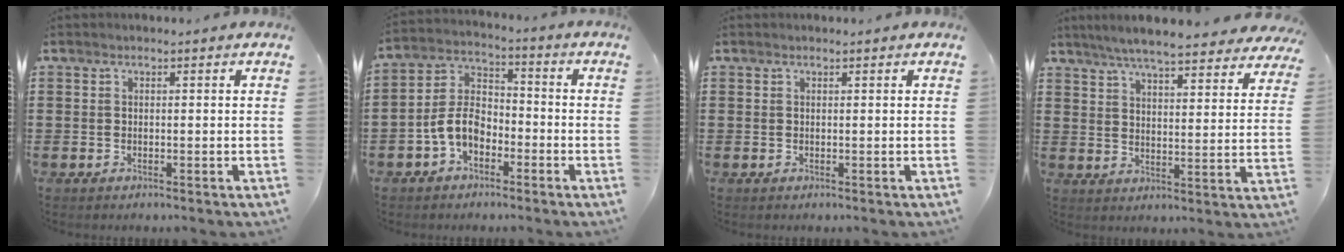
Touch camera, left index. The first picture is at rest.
{"total": 6.5, "force": [-3.2, 4.0, 4.0], "torque": [-0.109, 0.004, -0.072]}
{"total": 0.0}
{"total": 6.5, "force": [6.1, 0.0, 2.4], "torque": [-0.069, -0.029, 0.107]}